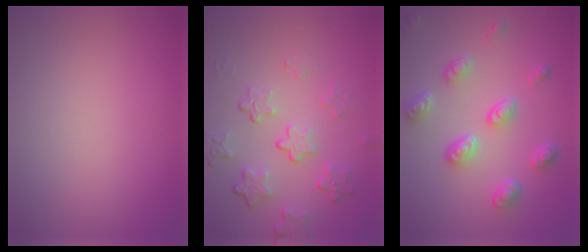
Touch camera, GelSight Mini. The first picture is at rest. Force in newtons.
{"total": 4.2, "press": 3.1, "slide": 2.9}
{"total": 4.4, "press": 3.6, "slide": 2.6}